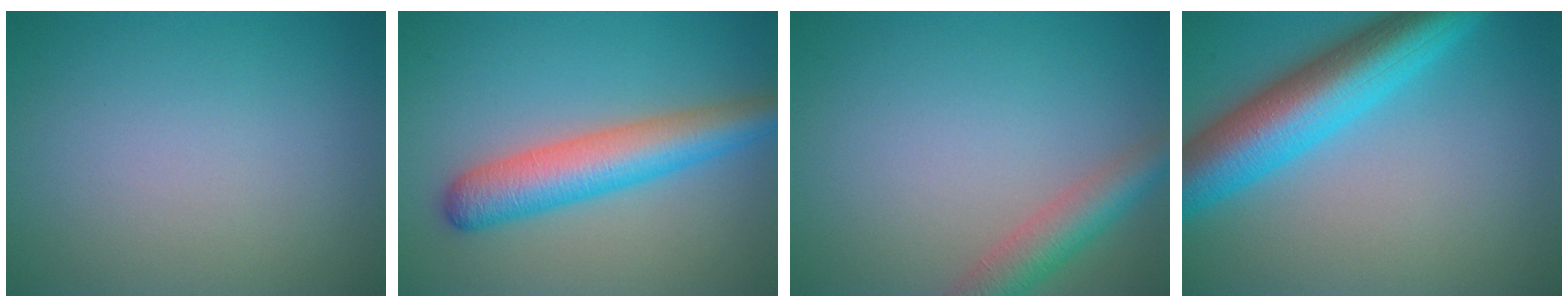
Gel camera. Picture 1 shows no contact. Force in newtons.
{"total": 6.2, "press": 6.2, "slide": 0.1}
{"total": 3.8, "press": 3.8, "slide": 0.2}
{"total": 9.1, "press": 9.1, "slide": 0.5}